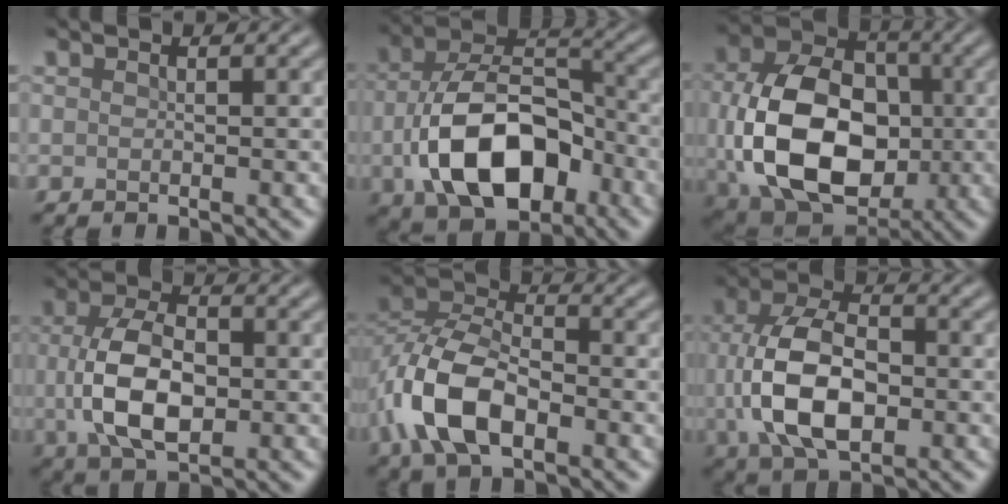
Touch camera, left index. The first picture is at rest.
{"total": 11.5, "force": [-3.7, 6.9, 8.5], "torque": [-0.161, -0.001, -0.070]}
{"total": 13.8, "force": [-0.9, 10.0, 9.5], "torque": [-0.194, -0.021, -0.013]}
{"total": 7.5, "force": [-0.3, 4.4, 6.1], "torque": [-0.132, -0.003, -0.008]}
{"total": 8.2, "force": [-3.2, 4.6, 6.0], "torque": [-0.126, 0.009, -0.074]}
{"total": 9.6, "force": [-0.9, 5.7, 7.6], "torque": [-0.167, 0.000, -0.018]}